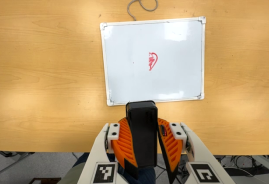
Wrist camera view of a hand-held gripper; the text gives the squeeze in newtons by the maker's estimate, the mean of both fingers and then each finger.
{"total": 12.4, "left": 11.7, "right": 13.1}